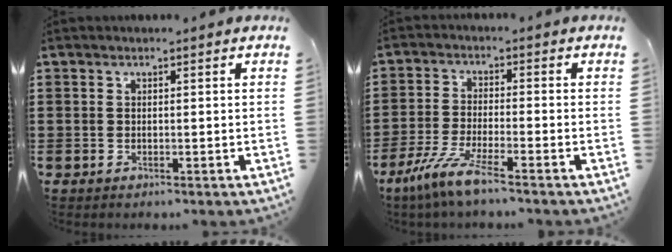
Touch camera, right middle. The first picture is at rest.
{"total": 6.5, "force": [-4.8, 0.0, 4.4], "torque": [-0.110, -0.024, -0.098]}